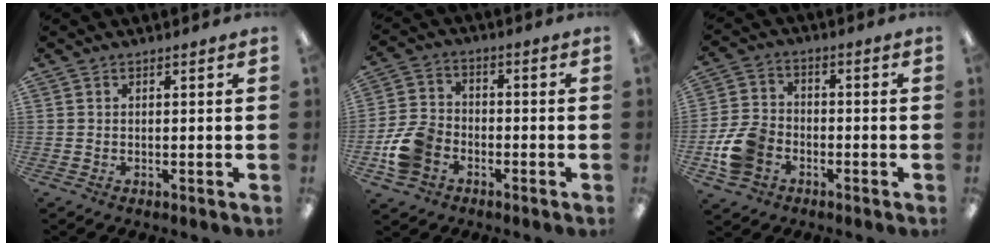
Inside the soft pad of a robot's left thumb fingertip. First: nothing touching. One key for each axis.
{"total": 10.0, "fx": -4.1, "fy": 7.5, "fz": 5.2, "tx": -0.117, "ty": 0.032, "tz": -0.075}
{"total": 10.2, "fx": -4.0, "fy": 7.7, "fz": 5.3, "tx": -0.119, "ty": 0.029, "tz": -0.072}